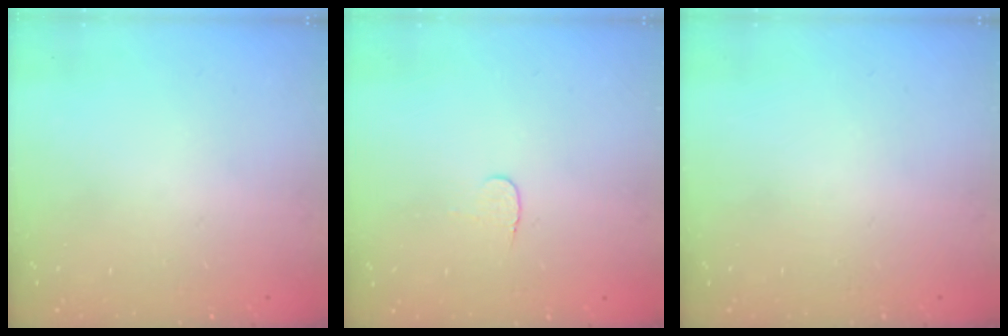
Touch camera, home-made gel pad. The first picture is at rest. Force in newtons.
{"total": 3.9, "press": 3.9, "slide": 0.2}
{"total": 0.0}